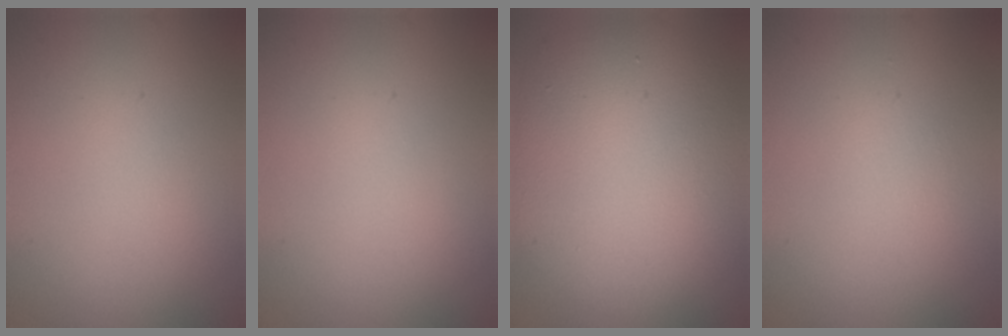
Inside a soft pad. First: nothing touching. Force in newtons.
{"total": 0.0}
{"total": 11.2, "press": 11.2, "slide": 0.4}
{"total": 0.8, "press": 0.8, "slide": 0.0}